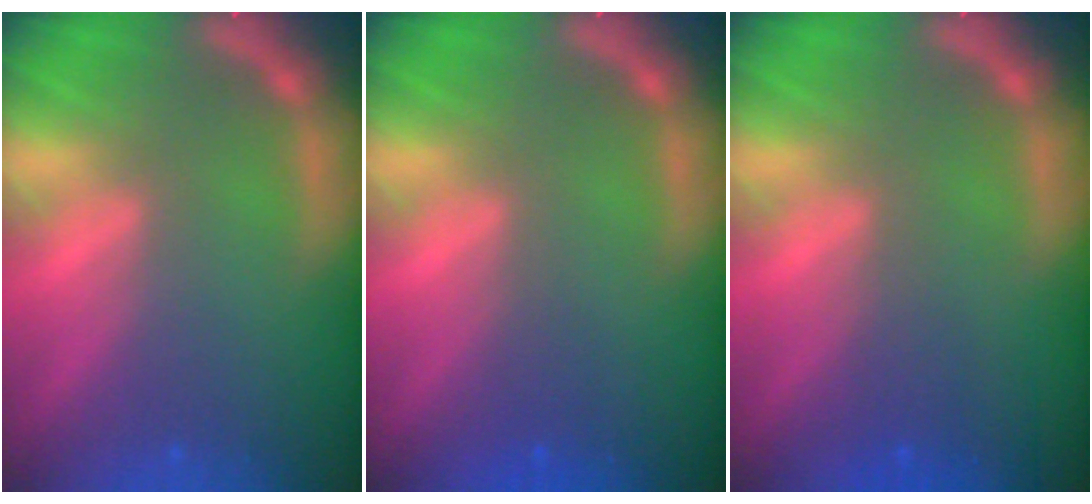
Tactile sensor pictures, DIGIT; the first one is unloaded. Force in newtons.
{"total": 0.9}
{"total": 1.5}